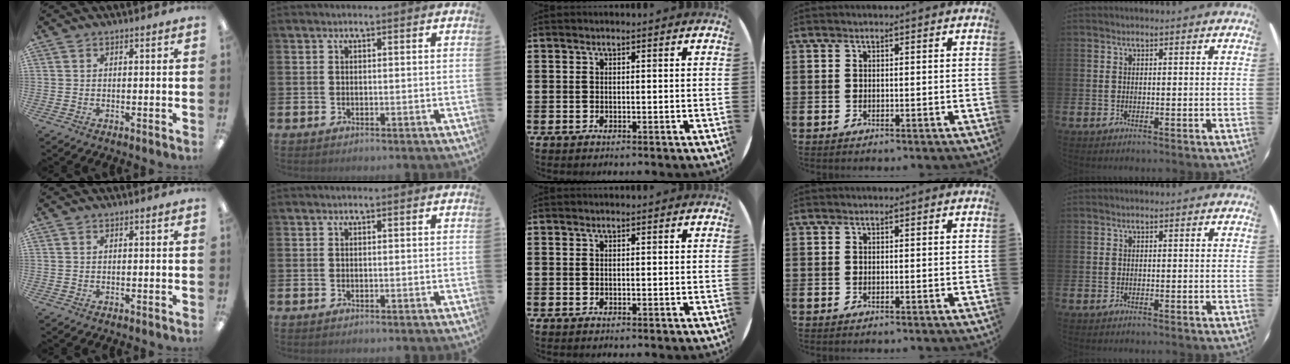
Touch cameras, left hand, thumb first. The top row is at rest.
{}